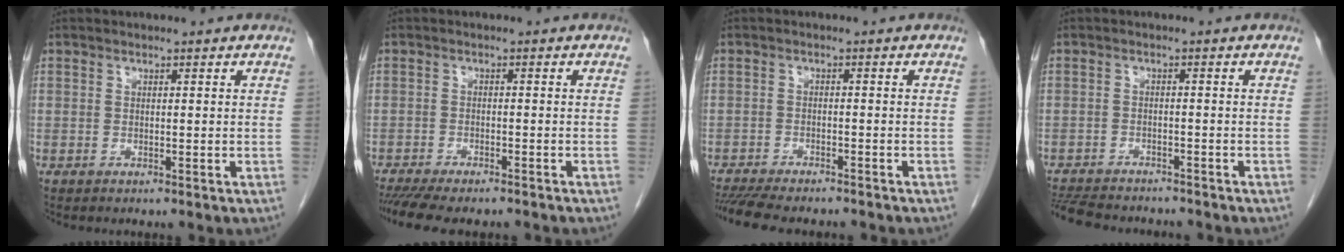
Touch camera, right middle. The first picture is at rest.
{"total": 10.6, "force": [-9.1, 2.5, 4.8], "torque": [-0.070, -0.009, -0.129]}
{"total": 11.6, "force": [-10.2, 2.4, 4.9], "torque": [-0.077, -0.009, -0.143]}
{"total": 11.5, "force": [-10.2, 3.1, 4.2], "torque": [-0.088, -0.008, -0.145]}